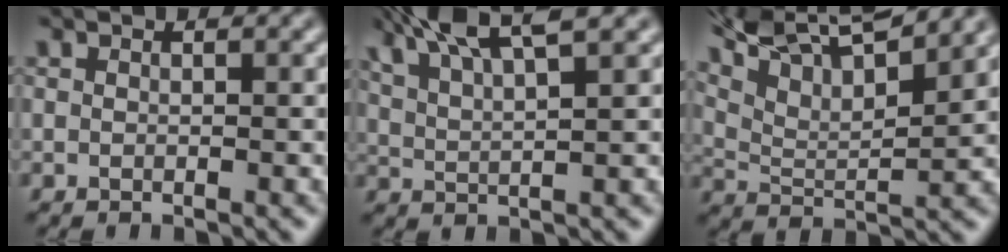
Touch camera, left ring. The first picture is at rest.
{"total": 7.0, "force": [4.7, 1.6, 4.9], "torque": [-0.089, 0.031, 0.067]}
{"total": 9.8, "force": [6.8, 2.8, 6.5], "torque": [-0.130, 0.025, 0.107]}